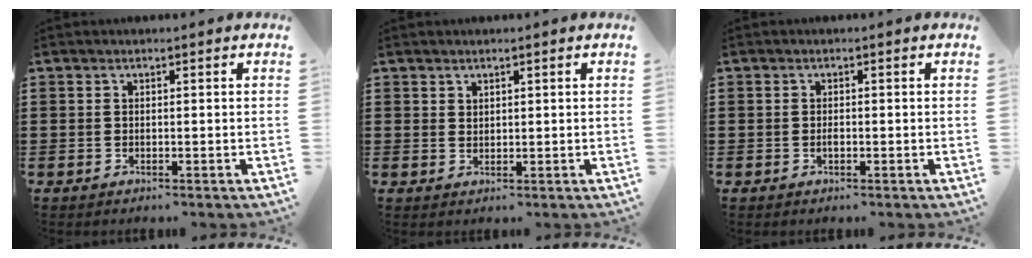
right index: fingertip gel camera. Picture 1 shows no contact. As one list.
[{"total": 1.2, "force": [1.1, 0.6, 0.0], "torque": [-0.001, 0.001, 0.022]}, {"total": 0.9, "force": [-0.3, 0.3, 0.8], "torque": [-0.016, -0.006, -0.004]}]